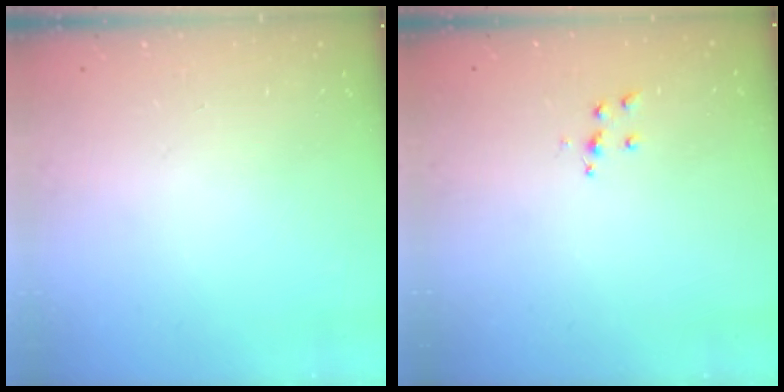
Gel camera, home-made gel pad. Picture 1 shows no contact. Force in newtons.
{"total": 4.8, "press": 4.8, "slide": 0.5}